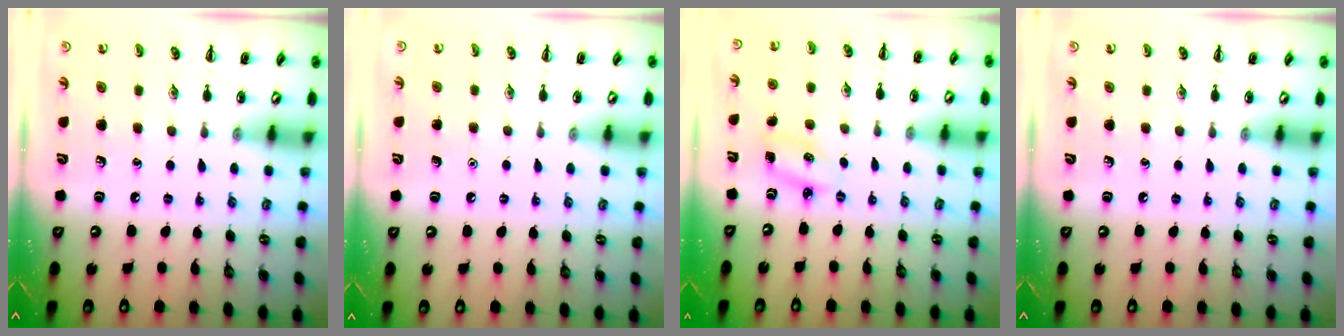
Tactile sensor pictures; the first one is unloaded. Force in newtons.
{"total": 1.6, "press": 1.6, "slide": 0.1}
{"total": 2.6, "press": 2.6, "slide": 0.5}
{"total": 0.0}